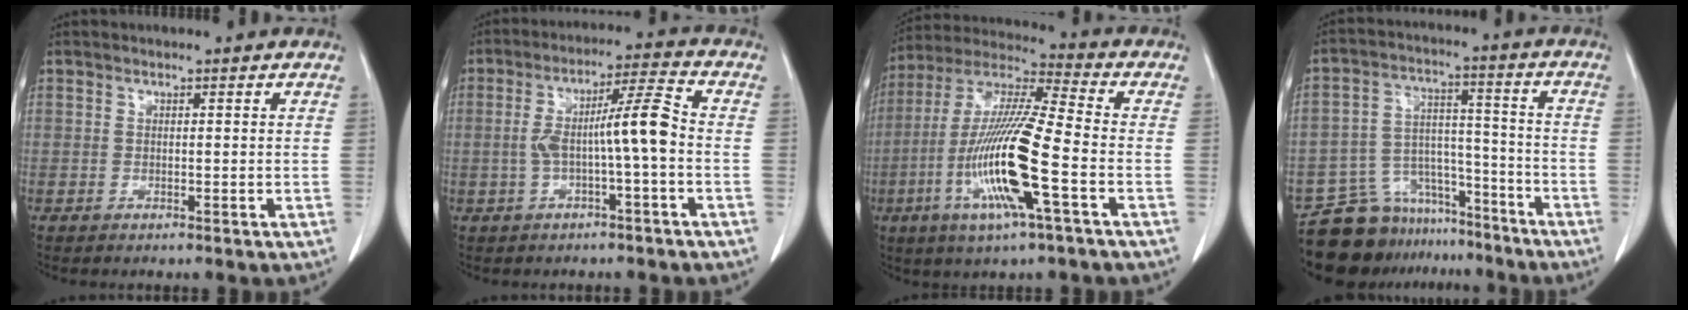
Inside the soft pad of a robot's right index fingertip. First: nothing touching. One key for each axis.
{"total": 8.1, "fx": -1.0, "fy": 0.3, "fz": 8.1, "tx": -0.146, "ty": 0.027, "tz": -0.018}
{"total": 17.0, "fx": -5.1, "fy": 0.9, "fz": 16.2, "tx": -0.333, "ty": -0.015, "tz": -0.100}
{"total": 13.4, "fx": -11.4, "fy": 6.5, "fz": 2.4, "tx": -0.035, "ty": 0.047, "tz": -0.187}